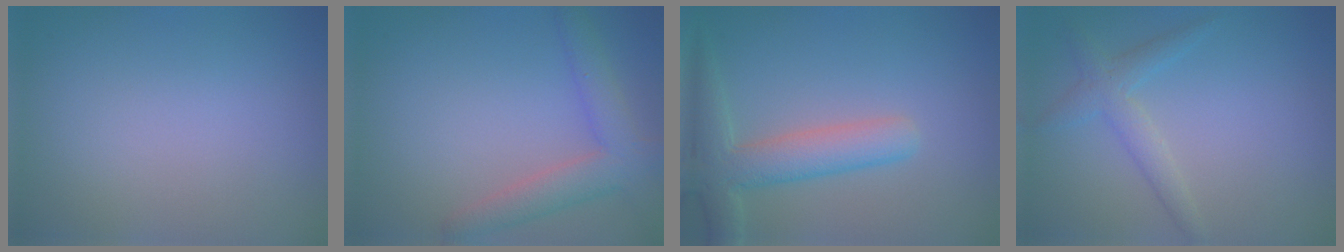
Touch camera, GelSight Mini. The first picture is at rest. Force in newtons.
{"total": 4.2, "press": 4.2, "slide": 0.2}
{"total": 5.3, "press": 5.3, "slide": 0.4}
{"total": 2.3, "press": 2.3, "slide": 0.2}